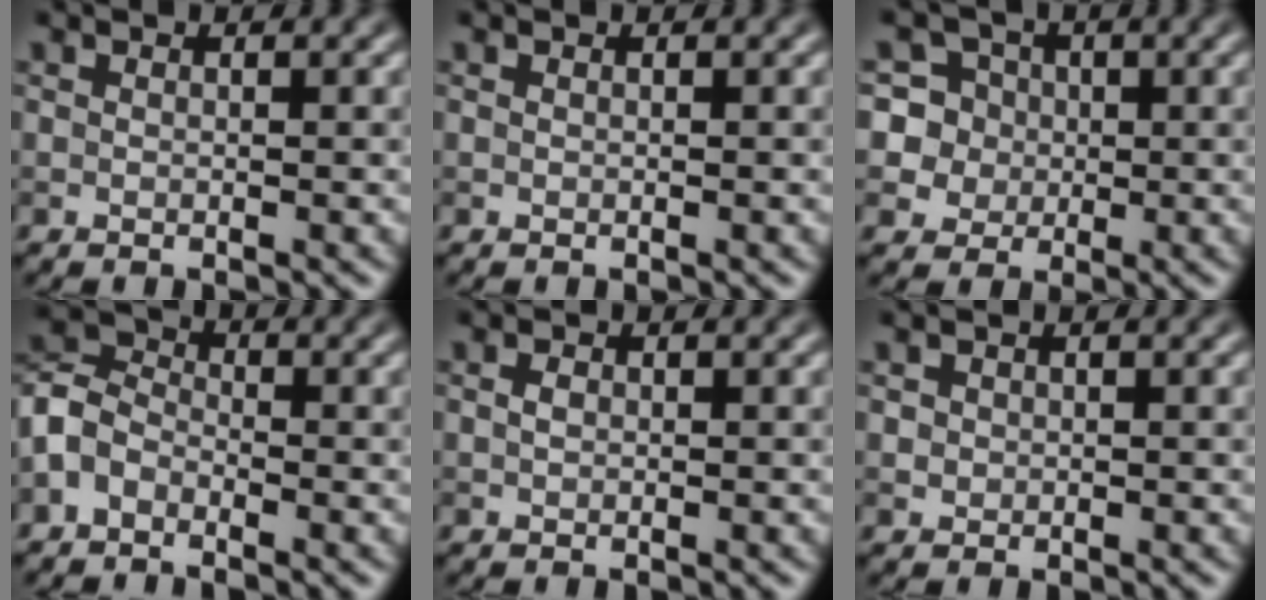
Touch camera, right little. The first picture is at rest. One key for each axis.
{"total": 0.0}
{"total": 8.4, "fx": 1.9, "fy": 7.9, "fz": 2.2, "tx": -0.065, "ty": 0.034, "tz": 0.027}
{"total": 3.5, "fx": -1.8, "fy": 2.3, "fz": 1.9, "tx": -0.041, "ty": 0.011, "tz": -0.052}
{"total": 0.7, "fx": 0.1, "fy": 0.5, "fz": 0.5, "tx": -0.011, "ty": 0.000, "tz": 0.001}
{"total": 0.6, "fx": 0.1, "fy": 0.6, "fz": 0.1, "tx": 0.002, "ty": -0.003, "tz": 0.002}